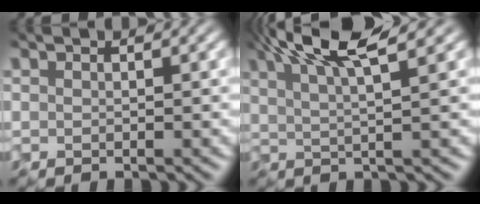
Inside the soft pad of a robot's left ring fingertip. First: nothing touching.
{"total": 6.6, "force": [3.8, 1.3, 5.2], "torque": [-0.088, 0.017, 0.070]}